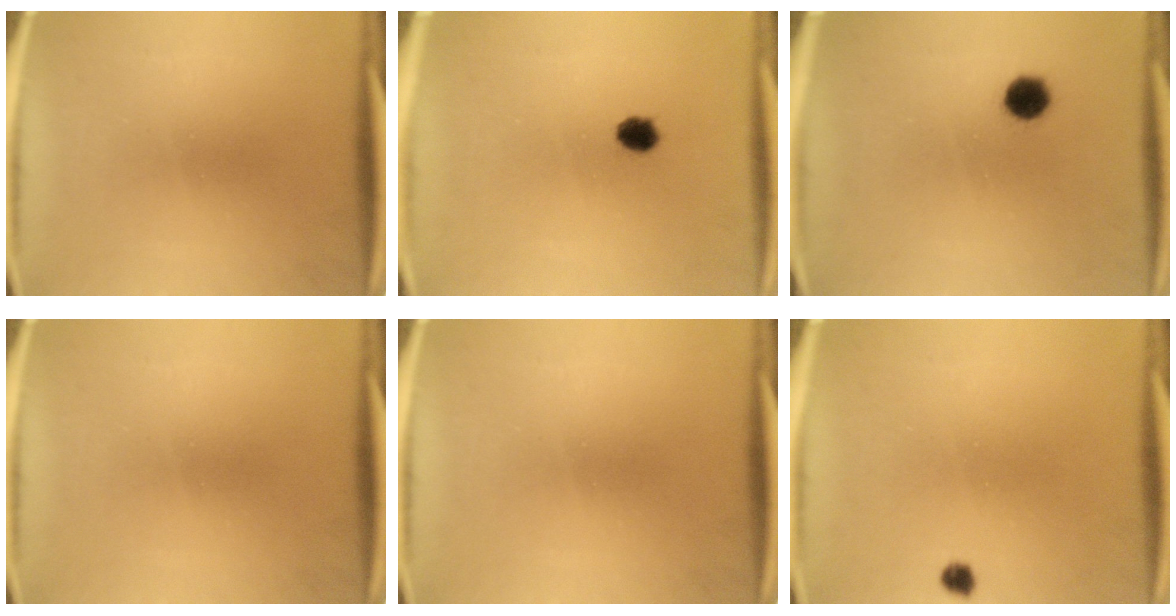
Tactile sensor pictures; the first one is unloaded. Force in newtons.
{"total": 2.9}
{"total": 4.0}
{"total": 0.0}
{"total": 0.0}
{"total": 1.4}